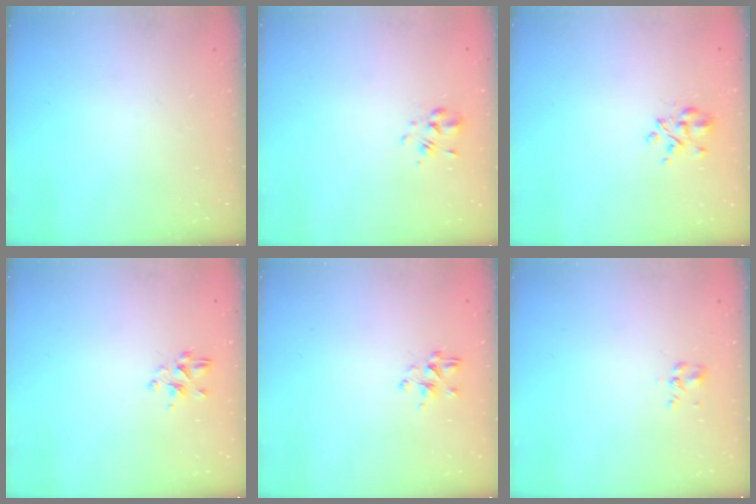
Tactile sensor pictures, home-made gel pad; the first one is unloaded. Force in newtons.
{"total": 2.1, "press": 1.9, "slide": 0.7}
{"total": 3.9, "press": 3.7, "slide": 1.2}
{"total": 2.8, "press": 2.7, "slide": 0.9}
{"total": 2.9, "press": 2.8, "slide": 0.6}
{"total": 2.0, "press": 1.8, "slide": 0.9}